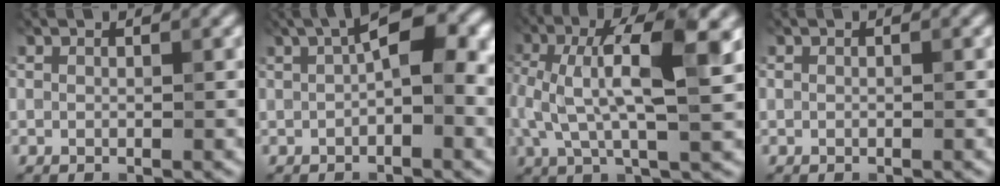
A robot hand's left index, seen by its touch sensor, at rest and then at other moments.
{"total": 7.1, "force": [1.3, 2.4, 6.6], "torque": [-0.098, 0.023, 0.013]}
{"total": 8.1, "force": [1.1, 2.2, 7.7], "torque": [-0.148, 0.012, 0.015]}
{"total": 0.0}